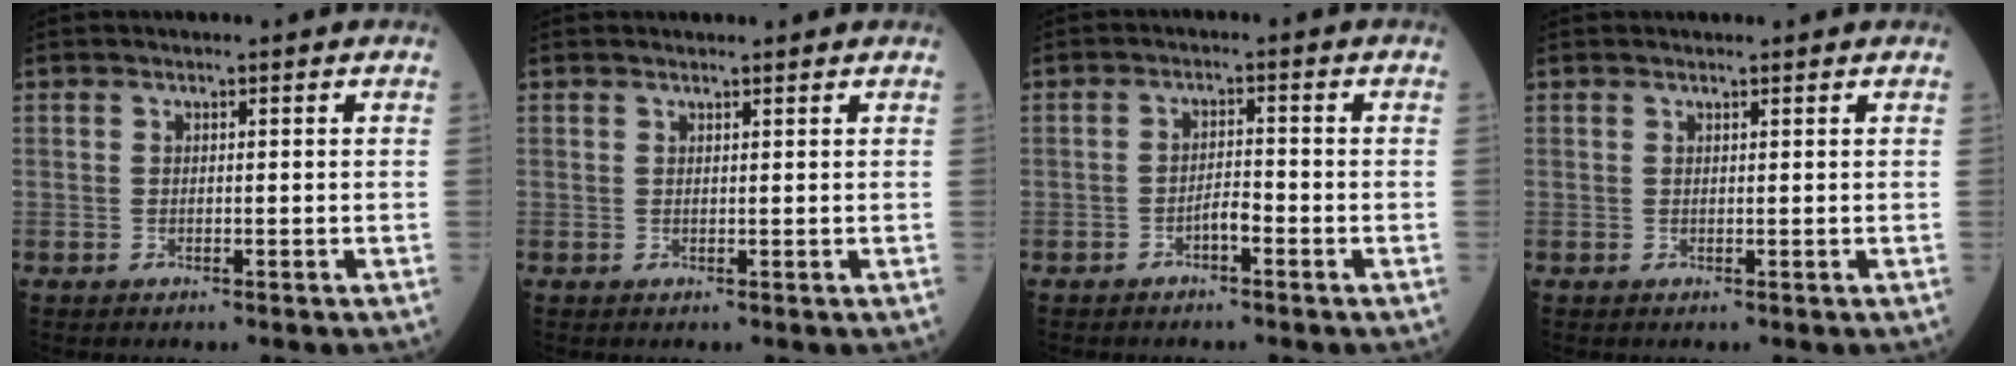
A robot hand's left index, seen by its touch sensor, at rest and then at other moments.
{"total": 1.9, "force": [1.9, 0.1, 0.5], "torque": [-0.010, 0.011, 0.025]}
{"total": 2.2, "force": [-1.4, 0.4, 1.6], "torque": [-0.025, 0.004, -0.026]}
{"total": 1.4, "force": [1.4, 0.0, 0.4], "torque": [-0.009, 0.010, 0.020]}